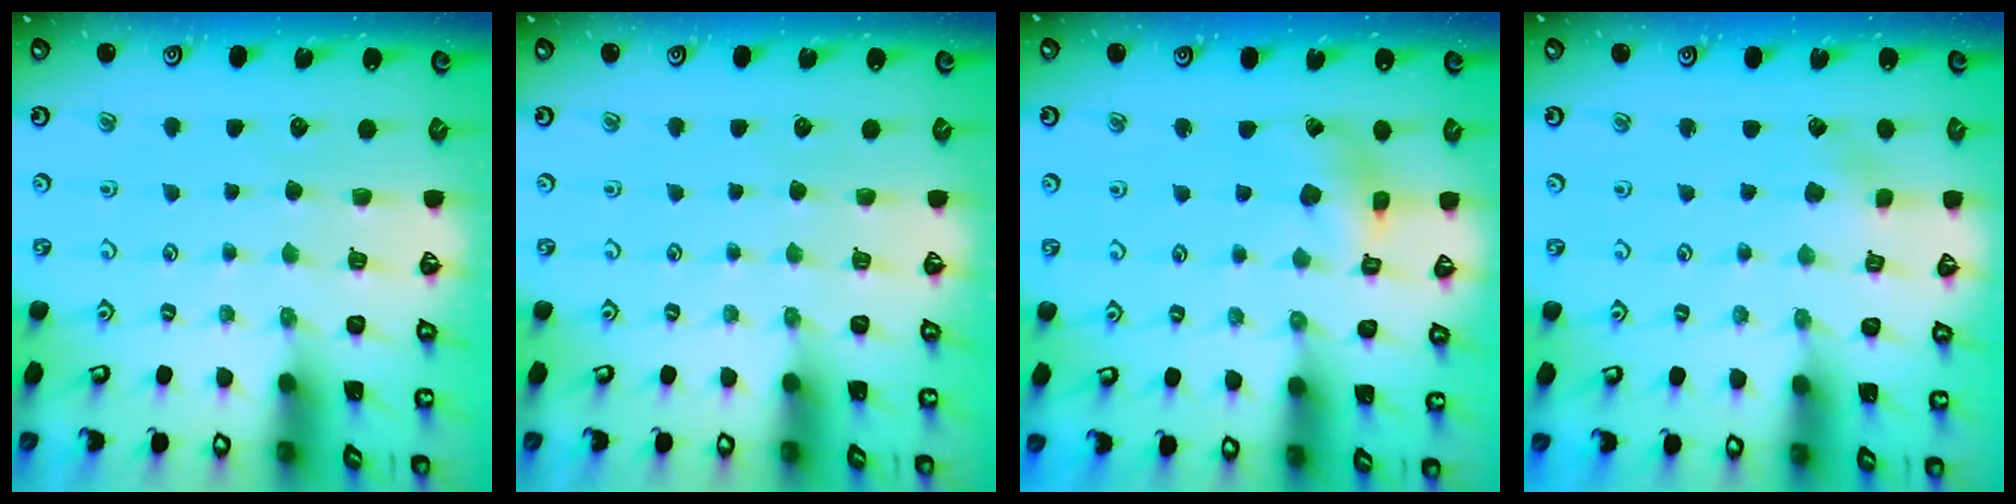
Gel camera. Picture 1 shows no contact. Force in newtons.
{"total": 0.0}
{"total": 6.0, "press": 6.0, "slide": 0.6}
{"total": 2.8, "press": 2.7, "slide": 0.6}